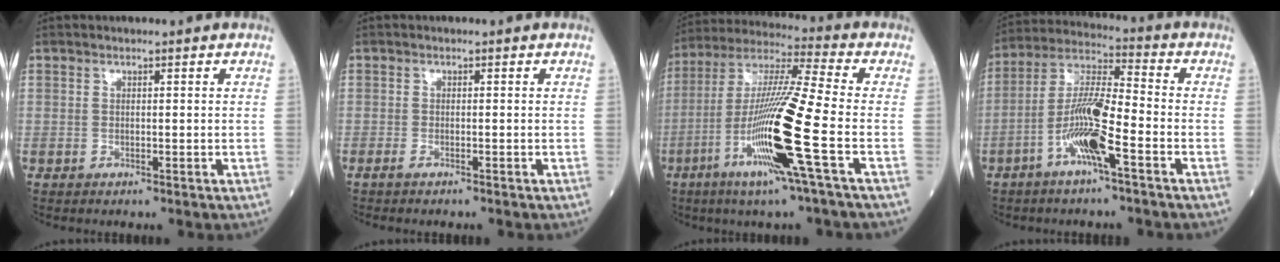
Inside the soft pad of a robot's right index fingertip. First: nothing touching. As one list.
[{"total": 1.2, "force": [-1.0, 0.1, 0.6], "torque": [-0.014, -0.002, -0.013]}, {"total": 17.0, "force": [-5.6, -1.1, 16.0], "torque": [-0.319, -0.018, -0.115]}, {"total": 10.7, "force": [-4.2, 1.0, 9.8], "torque": [-0.198, 0.006, -0.086]}]